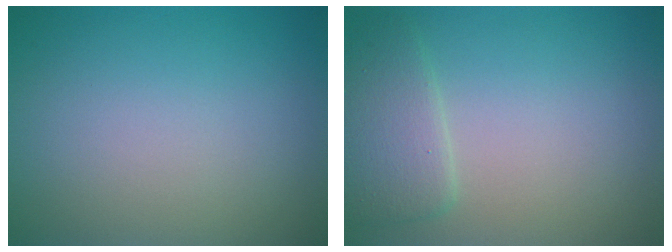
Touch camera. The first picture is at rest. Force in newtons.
{"total": 2.8, "press": 2.8, "slide": 0.2}